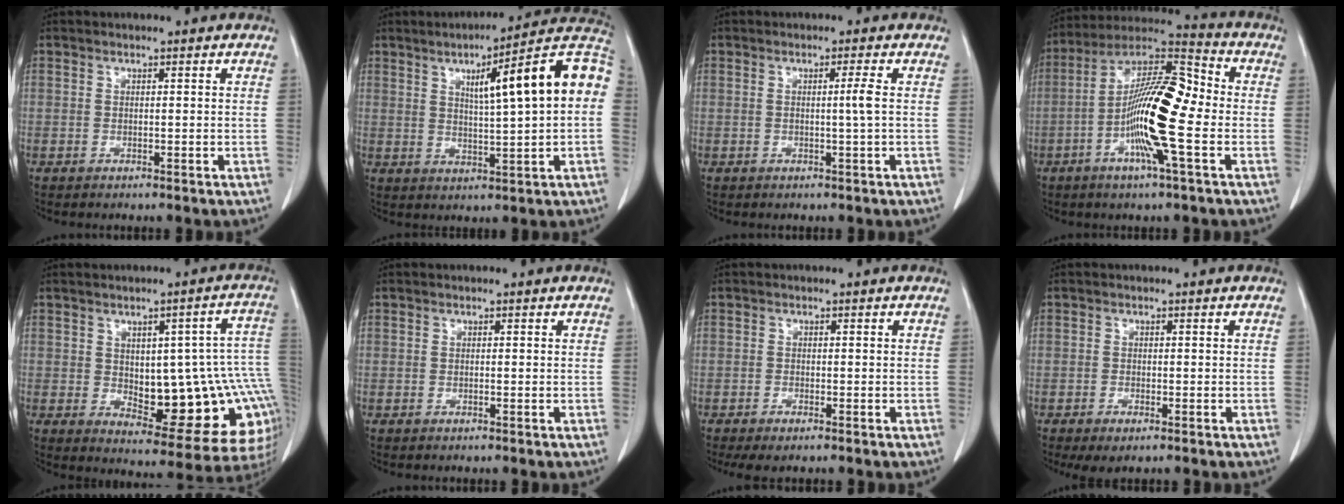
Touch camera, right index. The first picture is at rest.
{"total": 16.1, "force": [3.4, 1.2, 15.7], "torque": [-0.218, 0.033, 0.043]}
{"total": 1.8, "force": [0.0, -0.7, 1.6], "torque": [-0.027, 0.000, 0.002]}
{"total": 15.7, "force": [-2.9, 1.9, 15.3], "torque": [-0.282, 0.013, -0.059]}
{"total": 19.0, "force": [-0.6, 6.6, 17.8], "torque": [-0.164, 0.024, 0.019]}
{"total": 0.0}
{"total": 2.6, "force": [-1.9, 0.7, 1.7], "torque": [-0.029, -0.007, -0.029]}
{"total": 2.7, "force": [-1.6, 0.8, 1.9], "torque": [-0.034, -0.006, -0.023]}